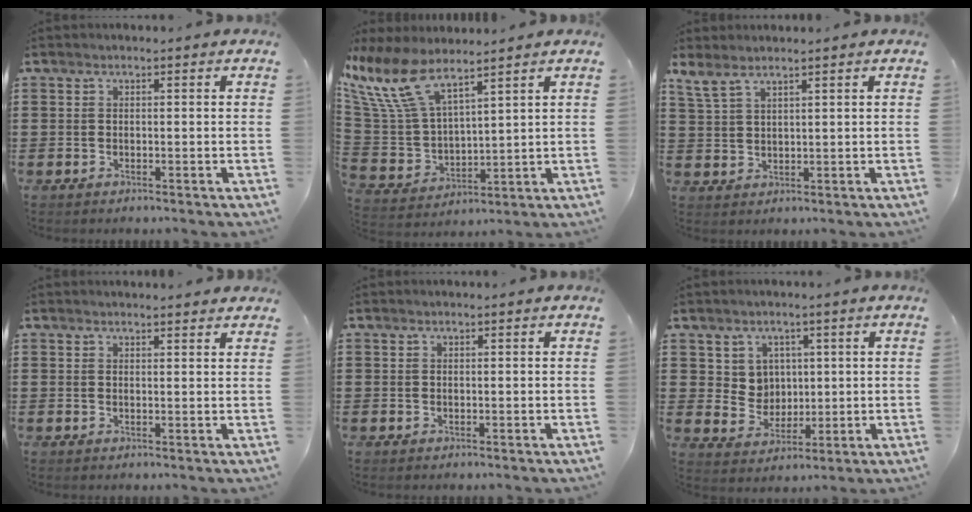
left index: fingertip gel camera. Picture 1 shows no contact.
{"total": 11.4, "force": [7.8, 4.1, 7.2], "torque": [-0.190, -0.037, 0.141]}
{"total": 3.0, "force": [2.3, 0.7, 1.8], "torque": [-0.041, 0.000, 0.043]}
{"total": 1.6, "force": [1.6, 0.0, 0.1], "torque": [-0.006, 0.002, 0.031]}
{"total": 0.0}
{"total": 4.6, "force": [1.9, 4.1, 0.7], "torque": [-0.029, 0.006, 0.034]}